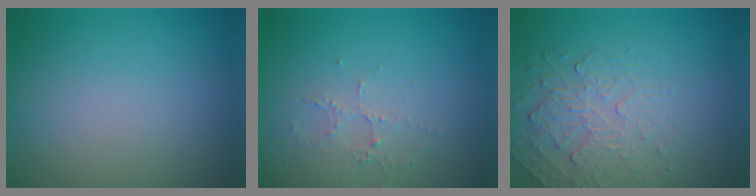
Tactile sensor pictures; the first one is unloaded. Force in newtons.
{"total": 2.1, "press": 2.1, "slide": 0.4}
{"total": 2.4, "press": 1.7, "slide": 1.7}